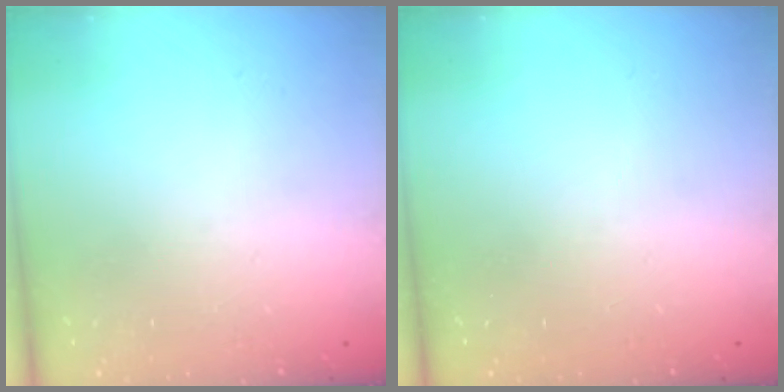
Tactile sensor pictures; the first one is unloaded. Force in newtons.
{"total": 0.0}